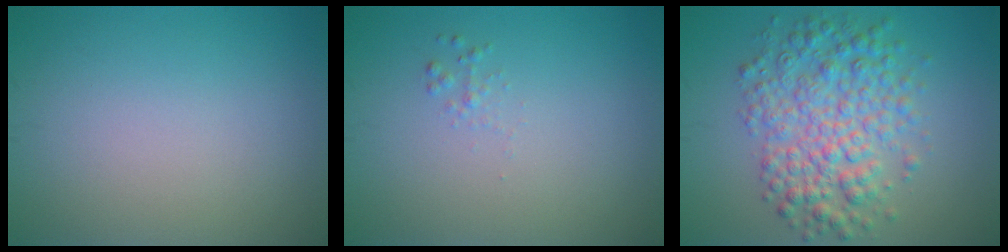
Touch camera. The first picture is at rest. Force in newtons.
{"total": 0.6, "press": 0.6, "slide": 0.0}
{"total": 6.2, "press": 6.2, "slide": 0.0}